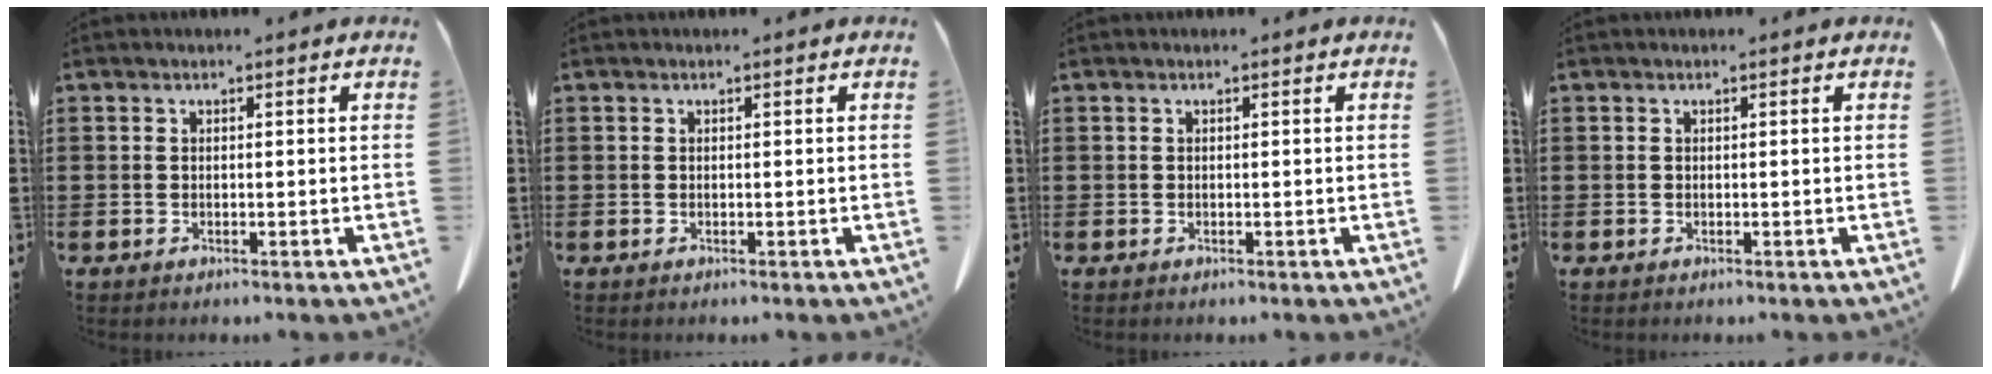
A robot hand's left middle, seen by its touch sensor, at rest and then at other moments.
{"total": 0.0}
{"total": 0.0}
{"total": 0.0}